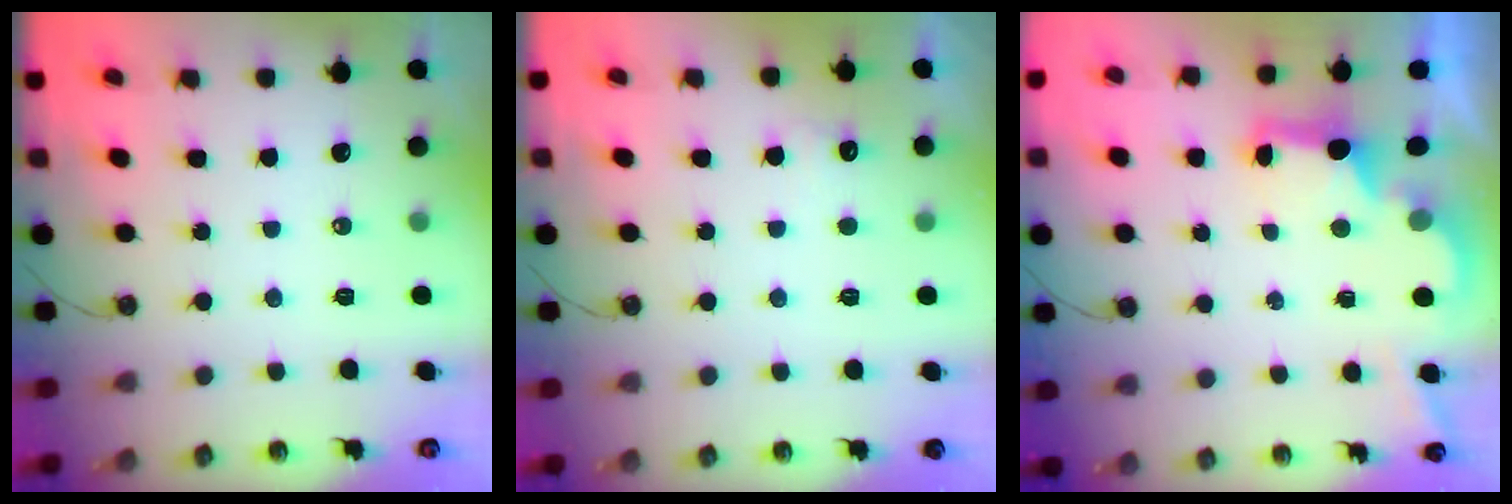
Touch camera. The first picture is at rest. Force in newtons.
{"total": 4.5, "press": 4.3, "slide": 1.2}
{"total": 2.9, "press": 2.7, "slide": 0.9}